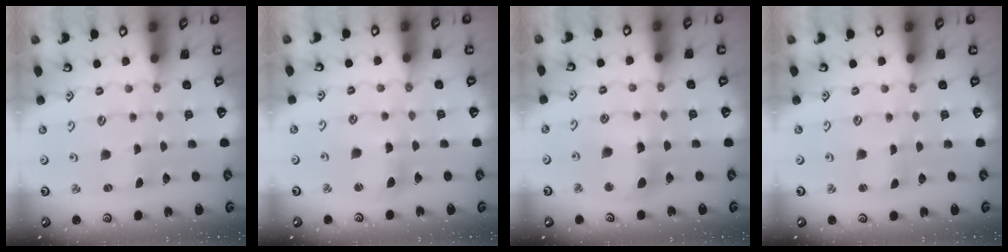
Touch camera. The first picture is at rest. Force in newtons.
{"total": 6.9, "press": 6.8, "slide": 1.1}
{"total": 10.9, "press": 10.9, "slide": 1.3}
{"total": 1.0, "press": 1.0, "slide": 0.0}